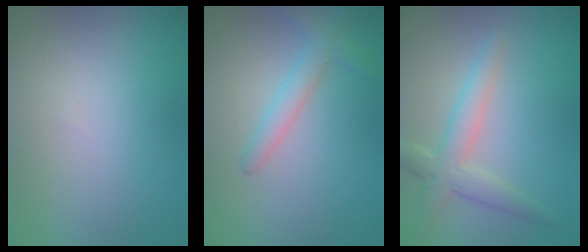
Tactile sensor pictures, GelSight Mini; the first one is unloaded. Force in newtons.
{"total": 2.2, "press": 2.2, "slide": 0.1}
{"total": 3.2, "press": 3.2, "slide": 0.2}